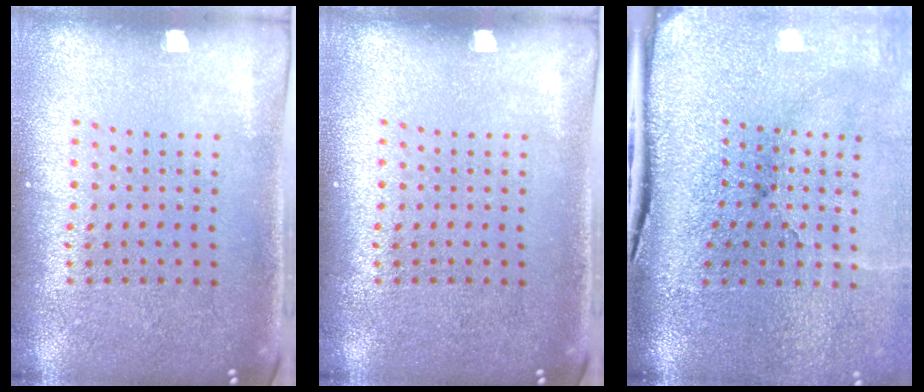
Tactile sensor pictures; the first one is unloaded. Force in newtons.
{"total": 0.0}
{"total": 5.3, "press": 4.2, "slide": 3.2}